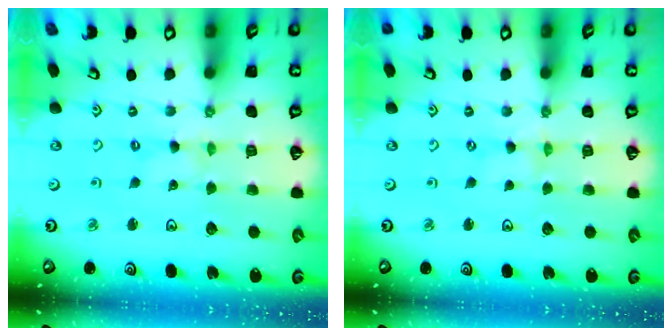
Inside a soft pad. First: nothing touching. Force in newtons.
{"total": 0.0}